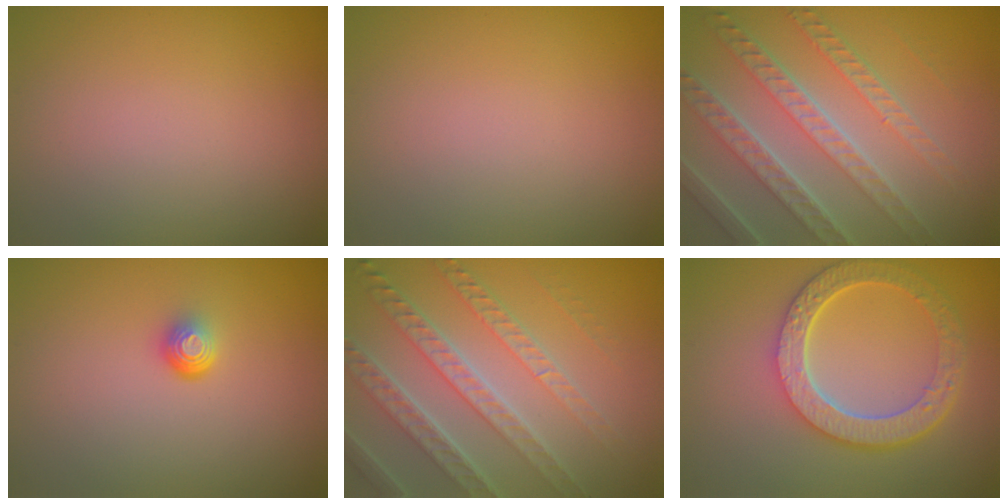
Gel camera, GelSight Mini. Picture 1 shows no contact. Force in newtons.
{"total": 0.0}
{"total": 6.8, "press": 5.3, "slide": 4.3}
{"total": 1.8, "press": 1.1, "slide": 1.4}
{"total": 7.2, "press": 5.1, "slide": 5.1}
{"total": 6.1, "press": 4.6, "slide": 4.1}